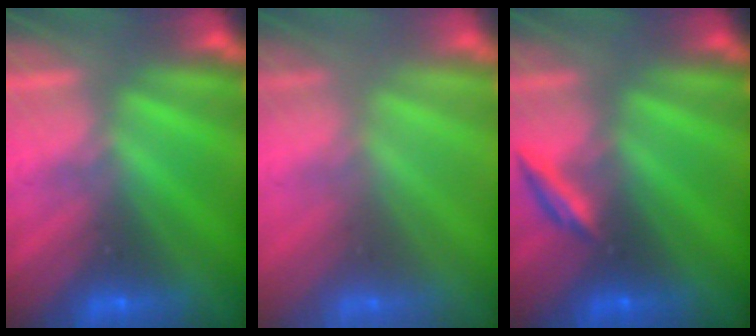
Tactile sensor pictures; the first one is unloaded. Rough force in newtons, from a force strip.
{"total": 2.8}
{"total": 2.2}